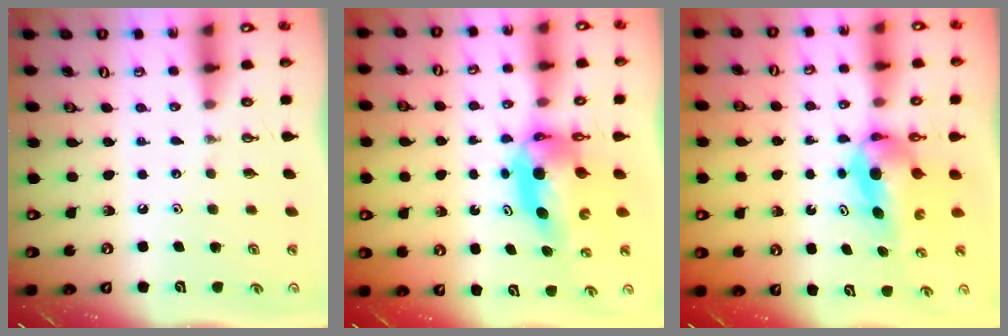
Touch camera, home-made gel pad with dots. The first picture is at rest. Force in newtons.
{"total": 6.2, "press": 6.2, "slide": 0.5}
{"total": 5.7, "press": 5.4, "slide": 2.0}